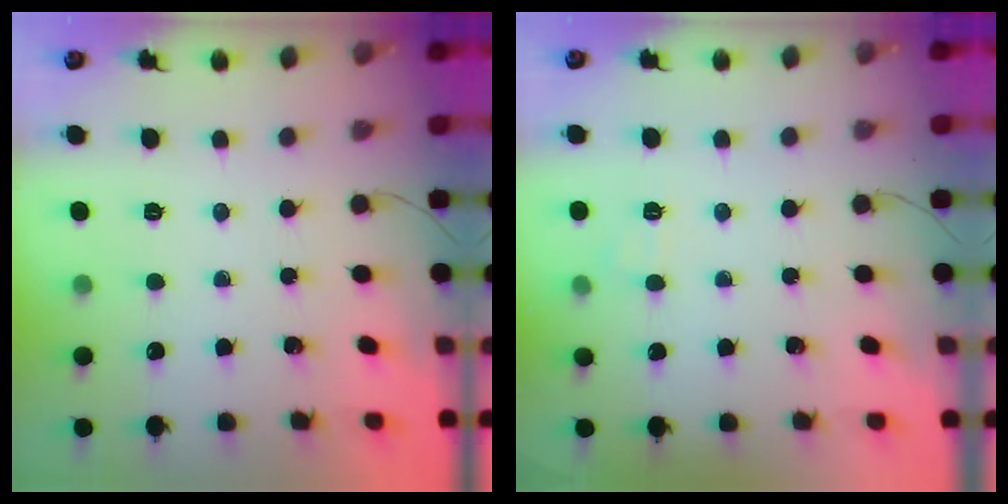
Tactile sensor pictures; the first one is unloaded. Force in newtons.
{"total": 5.7, "press": 5.4, "slide": 1.6}